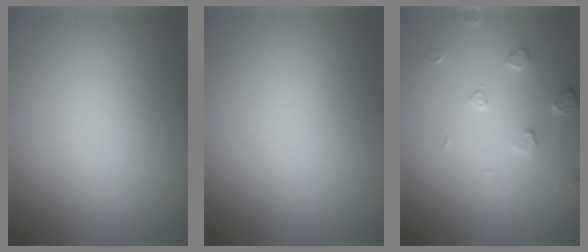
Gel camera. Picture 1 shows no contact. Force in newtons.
{"total": 0.0}
{"total": 1.9, "press": 1.8, "slide": 0.3}